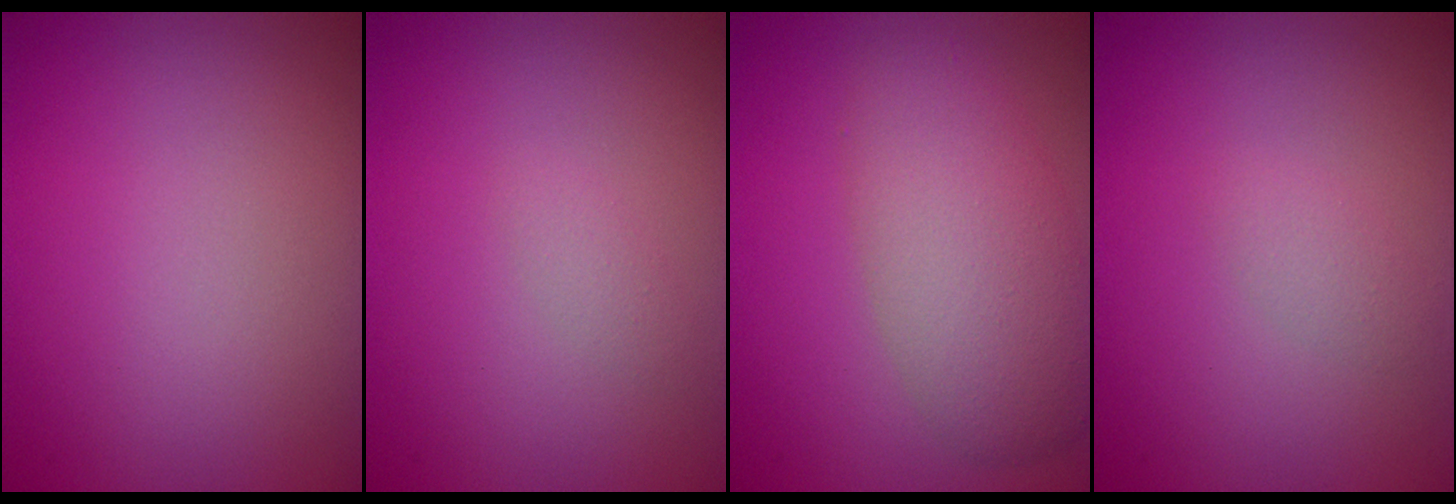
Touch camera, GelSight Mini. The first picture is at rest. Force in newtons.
{"total": 0.8, "press": 0.8, "slide": 0.0}
{"total": 5.5, "press": 5.5, "slide": 0.1}
{"total": 1.2, "press": 1.2, "slide": 0.1}